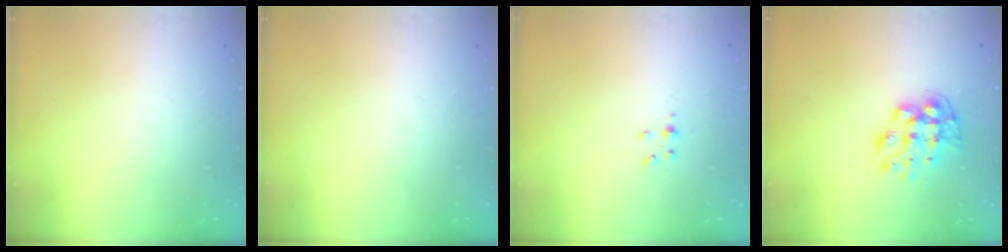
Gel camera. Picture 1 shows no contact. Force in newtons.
{"total": 0.0}
{"total": 2.0, "press": 1.9, "slide": 0.5}
{"total": 10.5, "press": 10.4, "slide": 0.9}